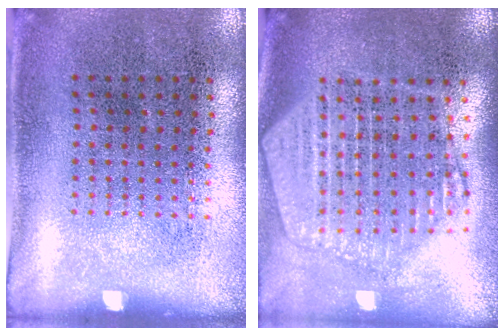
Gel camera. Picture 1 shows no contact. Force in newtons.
{"total": 2.3, "press": 2.0, "slide": 1.1}